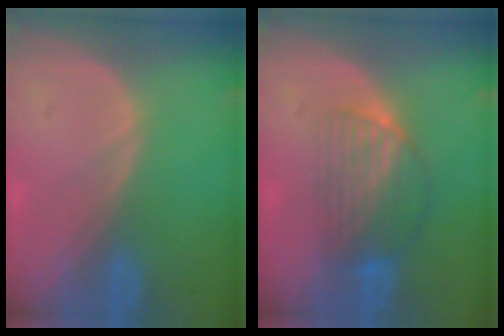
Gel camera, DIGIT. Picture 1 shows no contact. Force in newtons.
{"total": 6.7, "press": 5.9, "slide": 3.1}